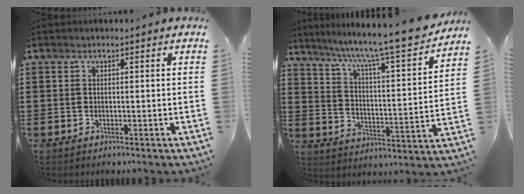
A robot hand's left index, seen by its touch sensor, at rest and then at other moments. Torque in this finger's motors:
{"motor_torque": [2.13, -0.01, 0.32, 0.19]}